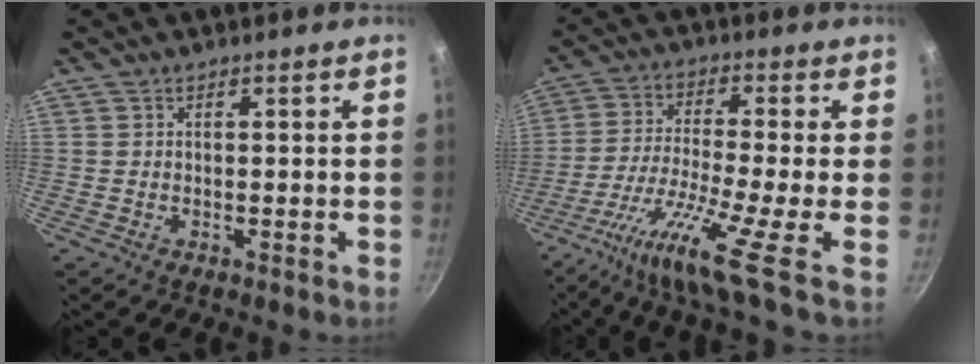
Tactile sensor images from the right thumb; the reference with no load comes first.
{"total": 13.2, "force": [-5.8, -0.3, 11.8], "torque": [-0.229, 0.006, -0.122]}